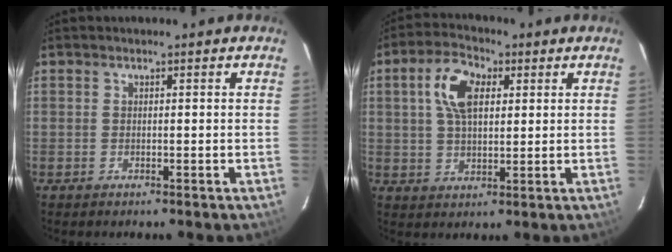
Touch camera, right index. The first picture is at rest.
{"total": 8.5, "force": [2.5, 4.7, 6.6], "torque": [-0.127, 0.022, 0.045]}